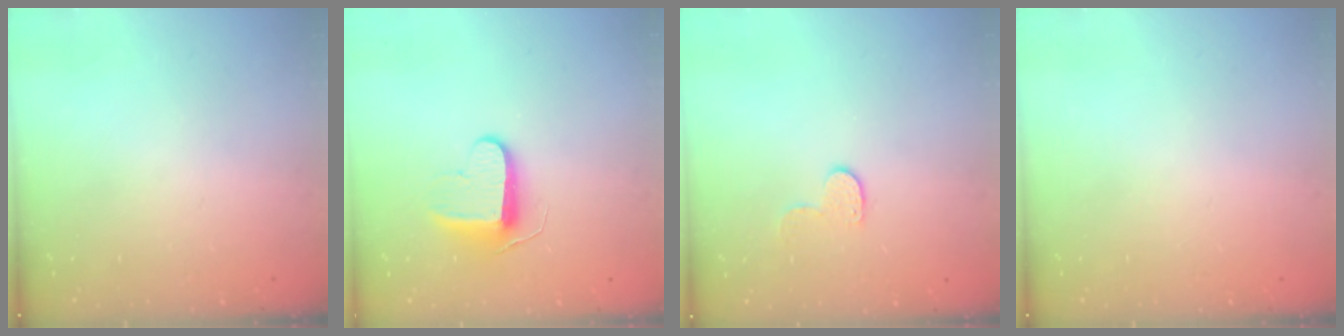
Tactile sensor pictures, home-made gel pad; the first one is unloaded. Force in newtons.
{"total": 9.4, "press": 9.4, "slide": 0.2}
{"total": 5.6, "press": 5.6, "slide": 0.4}
{"total": 0.0}